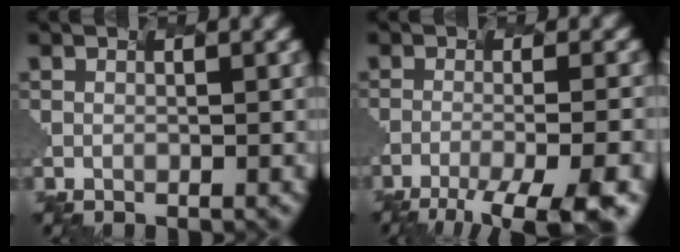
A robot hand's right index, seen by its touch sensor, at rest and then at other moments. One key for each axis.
{"total": 9.9, "fx": -6.4, "fy": 2.2, "fz": 7.2, "tx": -0.089, "ty": -0.006, "tz": -0.076}